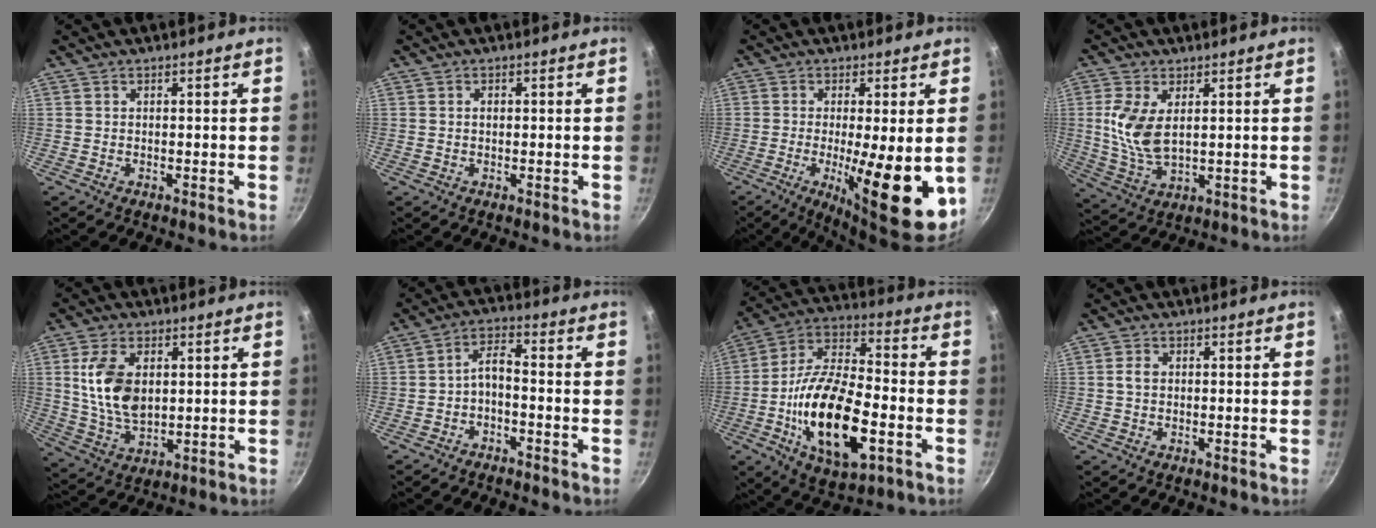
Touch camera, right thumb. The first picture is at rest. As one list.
[{"total": 0.9, "force": [0.1, 0.7, 0.6], "torque": [-0.007, 0.003, 0.002]}, {"total": 14.6, "force": [-2.7, 3.6, 13.9], "torque": [-0.207, -0.015, -0.034]}, {"total": 9.5, "force": [1.9, 5.2, 7.7], "torque": [-0.157, -0.014, 0.044]}, {"total": 12.2, "force": [2.3, 7.4, 9.4], "torque": [-0.168, -0.016, 0.049]}, {"total": 4.4, "force": [-2.3, 1.8, 3.3], "torque": [-0.066, 0.039, -0.043]}, {"total": 22.2, "force": [-5.9, 10.1, 18.9], "torque": [-0.339, 0.025, -0.110]}, {"total": 2.0, "force": [0.1, 1.5, 1.3], "torque": [-0.023, 0.006, 0.000]}]